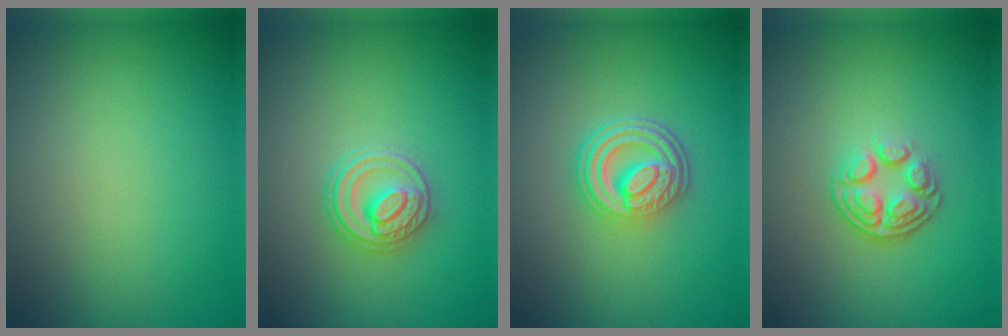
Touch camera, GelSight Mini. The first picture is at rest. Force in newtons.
{"total": 3.2, "press": 3.0, "slide": 1.0}
{"total": 4.8, "press": 3.7, "slide": 3.0}
{"total": 4.0, "press": 2.6, "slide": 3.0}